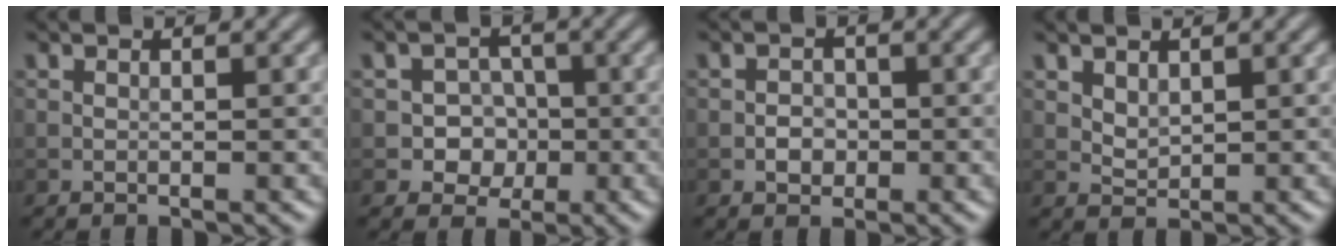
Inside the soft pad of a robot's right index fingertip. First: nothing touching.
{"total": 3.9, "force": [-1.1, 3.4, 1.5], "torque": [0.003, 0.005, -0.034]}
{"total": 1.6, "force": [-0.5, 1.3, 0.7], "torque": [-0.006, 0.001, -0.011]}
{"total": 1.4, "force": [0.8, 0.8, 0.8], "torque": [-0.018, -0.003, 0.022]}